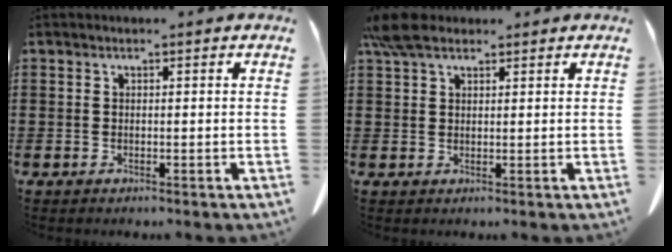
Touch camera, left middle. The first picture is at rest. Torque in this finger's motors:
{"motor_torque": [1.44, 0.69, 0.39, 0.10]}